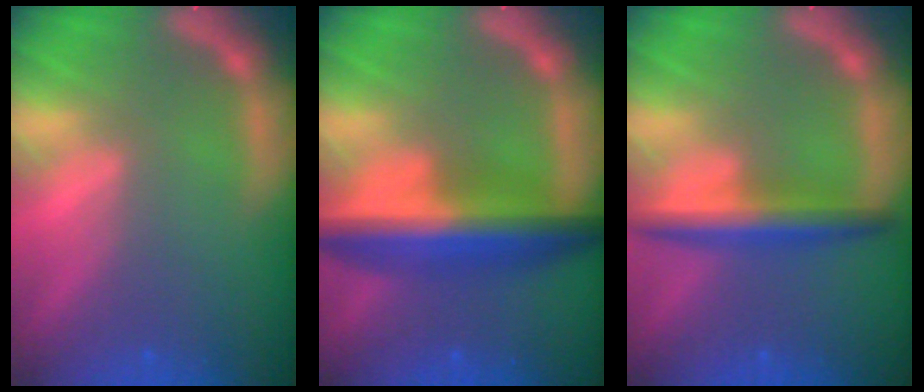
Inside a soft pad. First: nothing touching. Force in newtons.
{"total": 8.4}
{"total": 4.5}